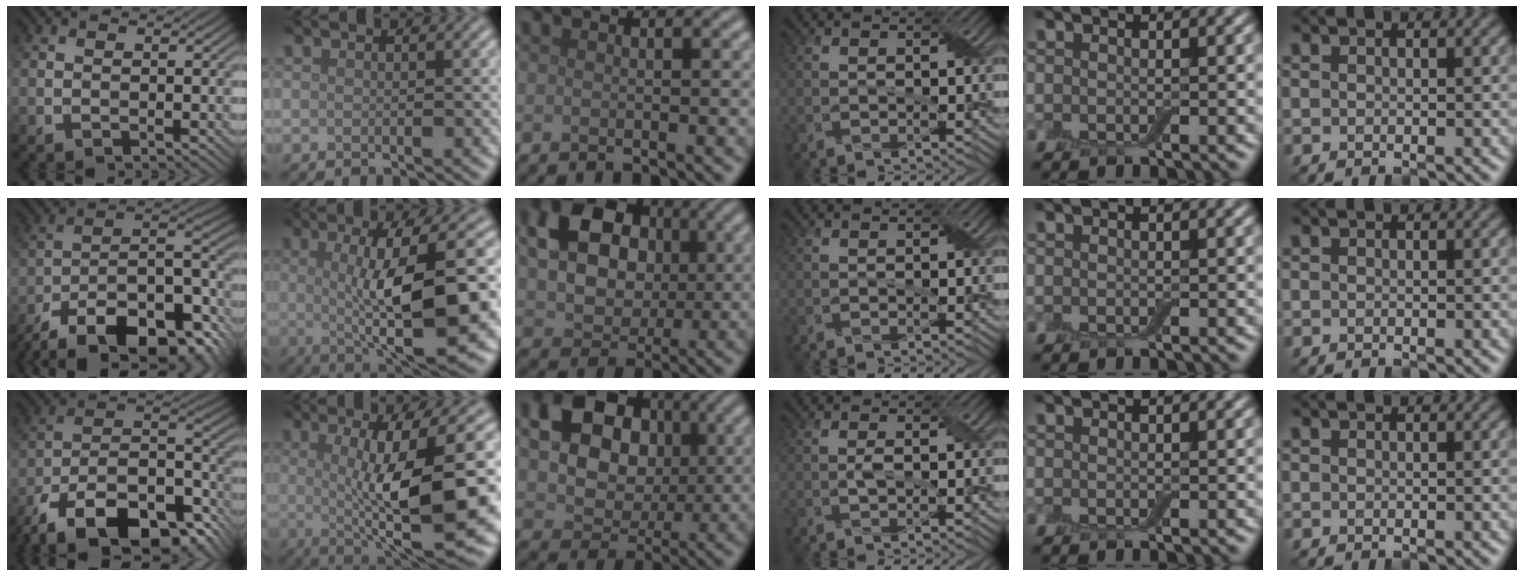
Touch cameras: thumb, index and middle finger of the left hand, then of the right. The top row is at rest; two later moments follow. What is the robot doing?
{"motion": "wrap", "object": "adhesive wrap"}